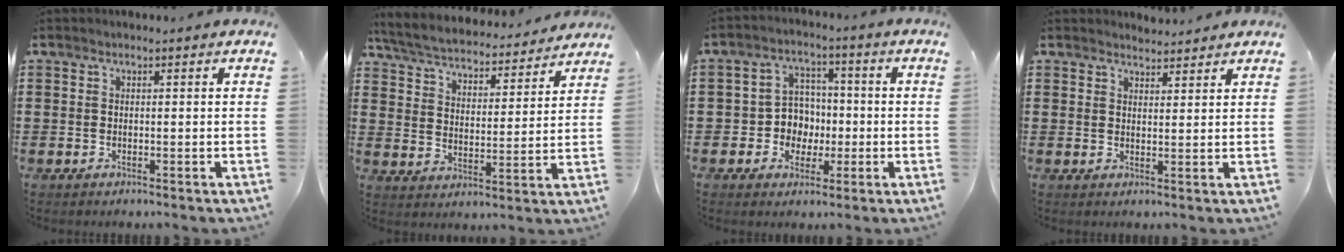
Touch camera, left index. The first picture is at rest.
{"total": 5.0, "force": [4.9, 0.3, 1.1], "torque": [-0.046, -0.034, 0.080]}
{"total": 5.8, "force": [-0.8, 5.5, 1.7], "torque": [-0.044, 0.013, -0.017]}
{"total": 2.3, "force": [2.2, 0.3, -0.1], "torque": [-0.003, -0.002, 0.044]}